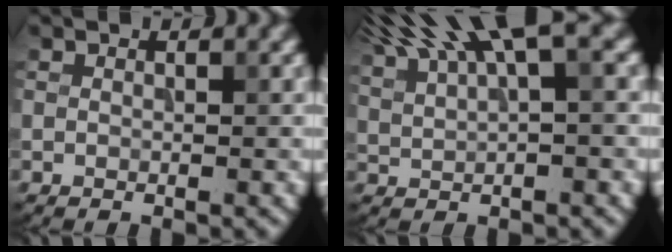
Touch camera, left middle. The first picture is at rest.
{"total": 9.6, "force": [5.8, 2.4, 7.3], "torque": [-0.133, 0.024, 0.105]}